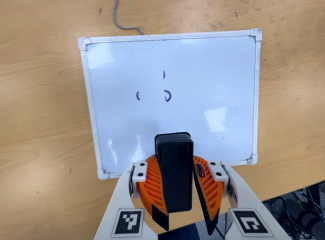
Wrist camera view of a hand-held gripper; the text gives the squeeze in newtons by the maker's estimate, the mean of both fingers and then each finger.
{"total": 10.7, "left": 10.4, "right": 11.0}